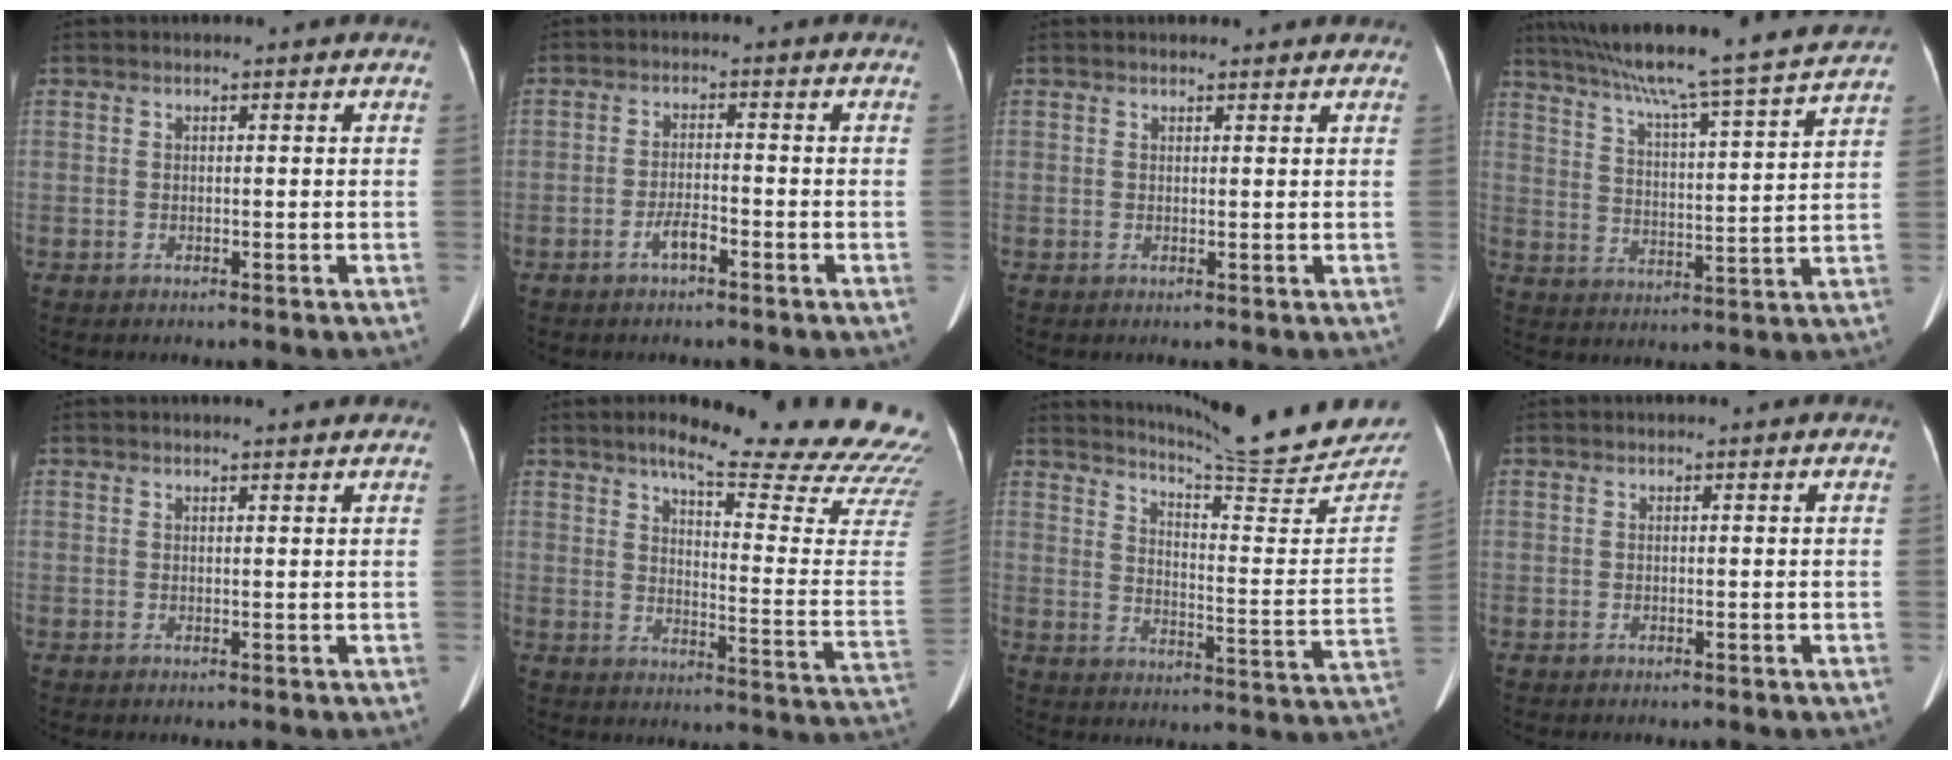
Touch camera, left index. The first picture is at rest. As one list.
[{"total": 2.5, "force": [-1.6, 0.6, 1.8], "torque": [-0.034, 0.001, -0.031]}, {"total": 3.1, "force": [2.9, 0.7, 0.9], "torque": [-0.012, 0.014, 0.032]}, {"total": 22.7, "force": [19.9, -1.4, 10.8], "torque": [-0.187, -0.017, 0.280]}, {"total": 2.4, "force": [2.3, 0.0, 0.8], "torque": [-0.012, 0.004, 0.027]}, {"total": 24.6, "force": [21.9, 1.6, 11.1], "torque": [-0.145, -0.112, 0.253]}, {"total": 20.7, "force": [19.7, 0.4, 6.5], "torque": [-0.098, -0.097, 0.249]}, {"total": 0.0}]